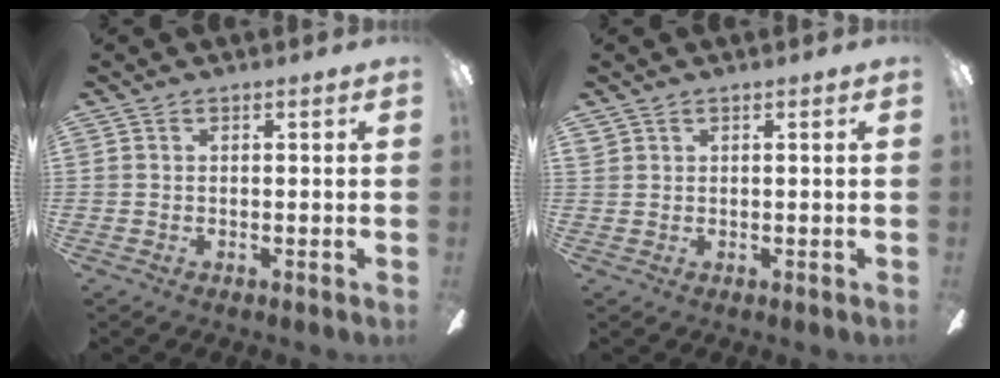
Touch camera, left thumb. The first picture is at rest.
{"total": 0.6, "force": [0.5, 0.1, 0.3], "torque": [-0.008, 0.000, 0.010]}